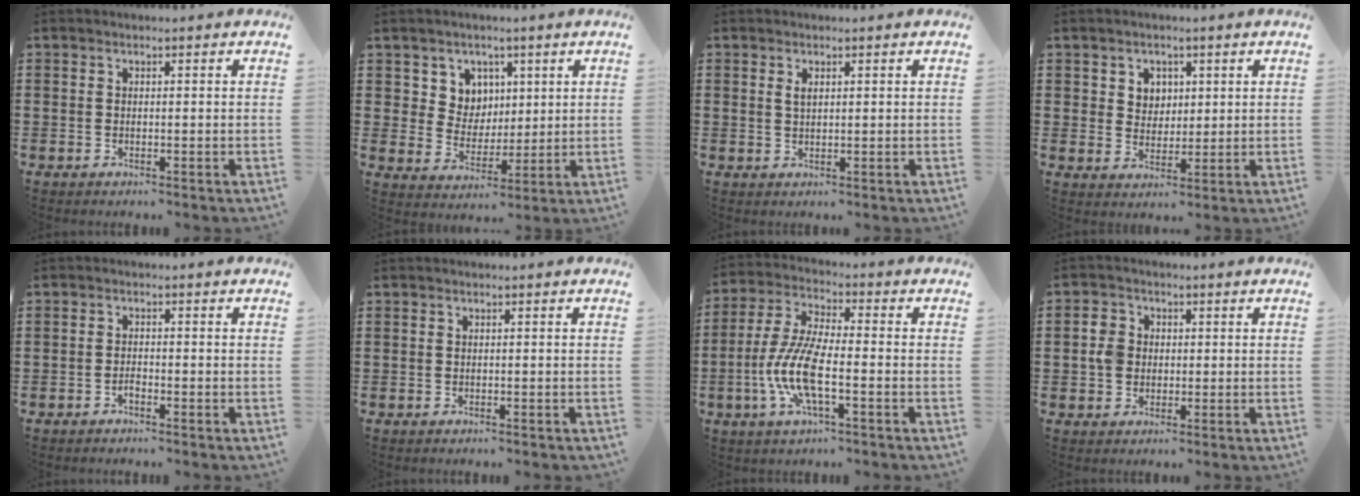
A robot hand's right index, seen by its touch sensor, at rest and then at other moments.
{"total": 6.0, "force": [3.0, 5.1, 0.5], "torque": [-0.035, 0.001, 0.055]}
{"total": 1.3, "force": [0.7, 0.5, 1.0], "torque": [-0.022, 0.003, 0.011]}
{"total": 3.5, "force": [1.7, 3.0, 0.6], "torque": [-0.018, 0.010, 0.028]}
{"total": 1.1, "force": [-0.9, 0.1, 0.5], "torque": [-0.013, -0.005, -0.016]}
{"total": 0.0}
{"total": 9.2, "force": [-3.0, 2.5, 8.4], "torque": [-0.202, -0.017, -0.064]}
{"total": 3.8, "force": [-0.1, 3.2, 1.9], "torque": [-0.054, 0.009, -0.006]}